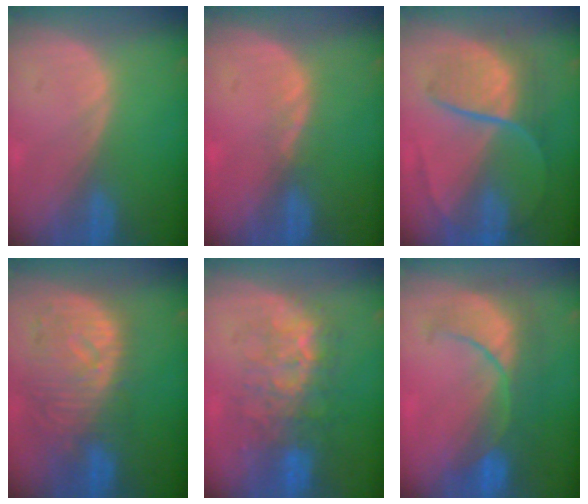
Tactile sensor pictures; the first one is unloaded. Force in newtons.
{"total": 1.5, "press": 1.2, "slide": 0.8}
{"total": 8.8, "press": 7.6, "slide": 4.6}
{"total": 11.1, "press": 9.7, "slide": 5.3}
{"total": 8.9, "press": 8.5, "slide": 2.8}
{"total": 8.7, "press": 8.5, "slide": 2.1}